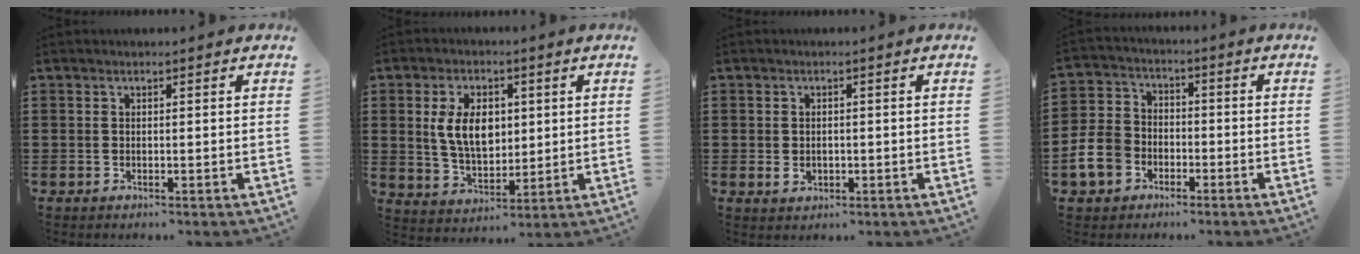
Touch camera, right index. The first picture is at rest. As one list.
[{"total": 8.0, "force": [1.4, 5.0, 6.1], "torque": [-0.135, 0.008, 0.020]}, {"total": 1.5, "force": [-0.1, 1.2, 1.0], "torque": [-0.020, 0.005, -0.003]}, {"total": 7.4, "force": [-3.3, 6.0, 2.9], "torque": [-0.101, 0.013, -0.071]}]